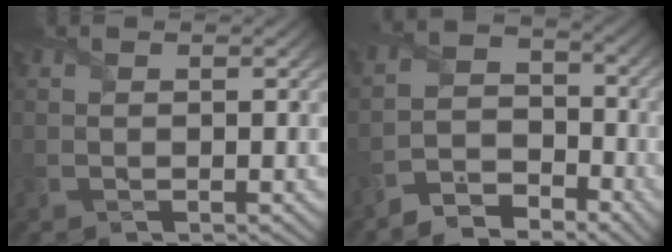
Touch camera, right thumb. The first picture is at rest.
{"total": 6.1, "force": [-4.8, 3.0, 2.2], "torque": [-0.040, -0.001, -0.101]}